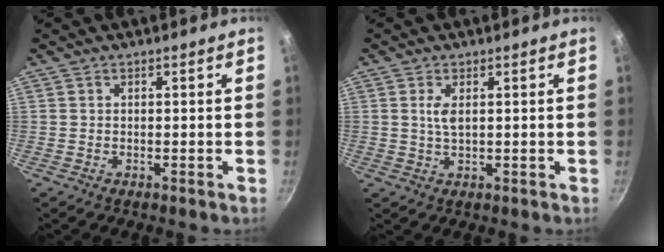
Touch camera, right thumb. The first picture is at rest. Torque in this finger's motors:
{"motor_torque": [0.14, 0.90, 0.34, 0.35, 0.05]}